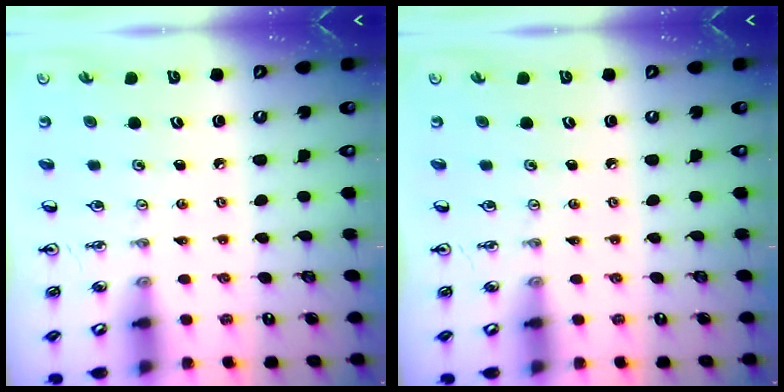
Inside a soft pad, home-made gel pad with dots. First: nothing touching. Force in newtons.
{"total": 0.0}